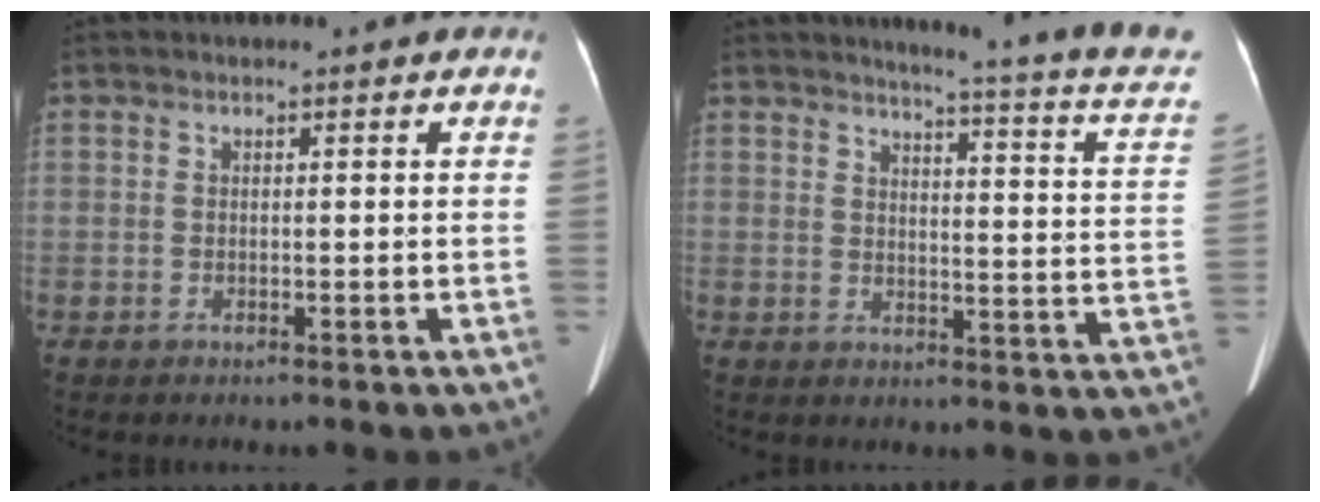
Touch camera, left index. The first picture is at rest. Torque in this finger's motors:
{"motor_torque": [0.40, -1.04, 0.04, 0.05]}